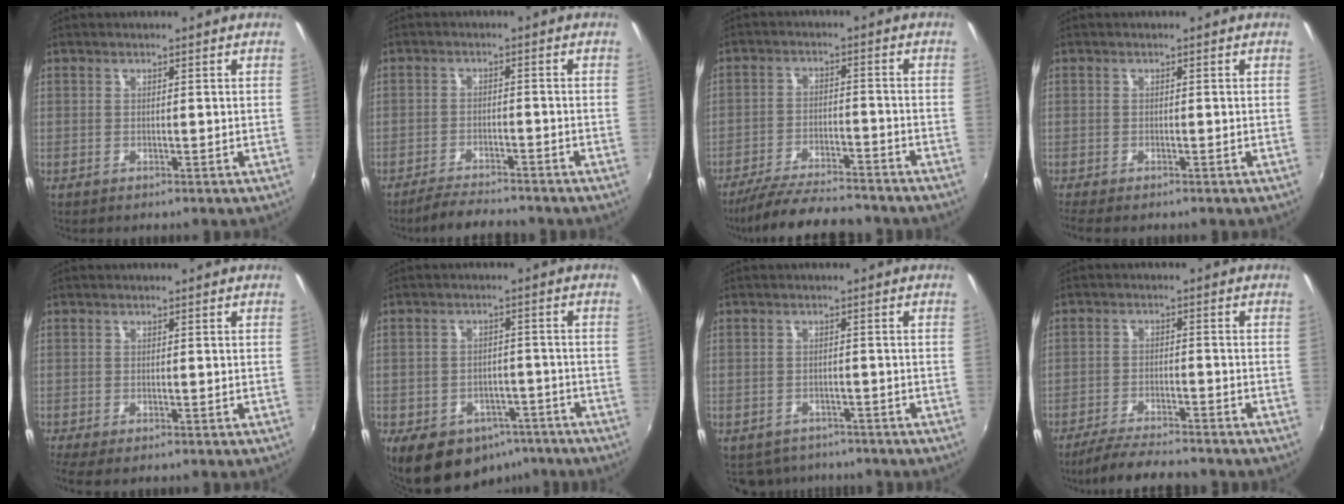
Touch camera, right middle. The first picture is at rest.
{"total": 6.4, "force": [-5.9, 0.9, 2.2], "torque": [-0.062, -0.006, -0.097]}
{"total": 14.4, "force": [-12.7, 2.8, 6.2], "torque": [-0.136, -0.016, -0.201]}
{"total": 3.2, "force": [-2.6, 0.7, 1.7], "torque": [-0.037, -0.020, -0.044]}
{"total": 3.7, "force": [-2.4, 1.0, 2.6], "torque": [-0.055, -0.019, -0.038]}
{"total": 13.6, "force": [-8.4, 9.0, 5.8], "torque": [-0.126, 0.010, -0.098]}
{"total": 5.6, "force": [-4.8, 2.8, 1.0], "torque": [-0.032, -0.007, -0.067]}
{"total": 9.2, "force": [-8.3, 1.1, 4.0], "torque": [-0.098, -0.013, -0.138]}